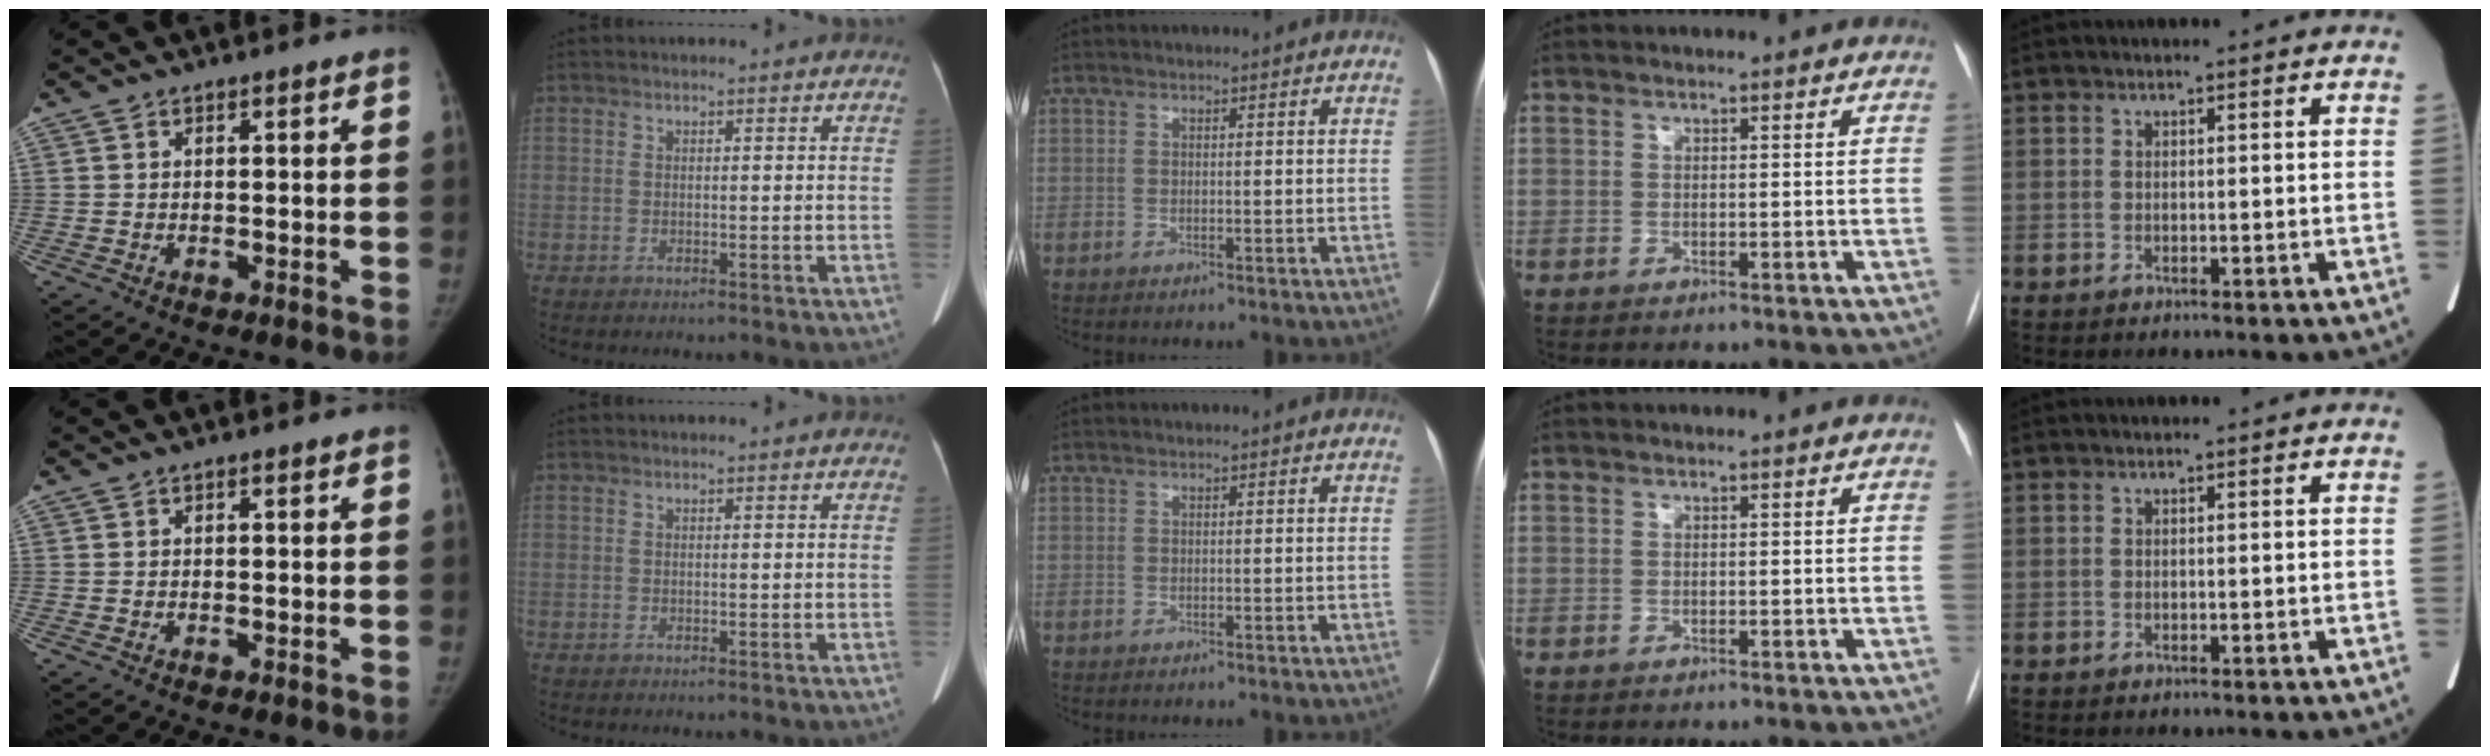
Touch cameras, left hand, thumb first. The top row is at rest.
{}